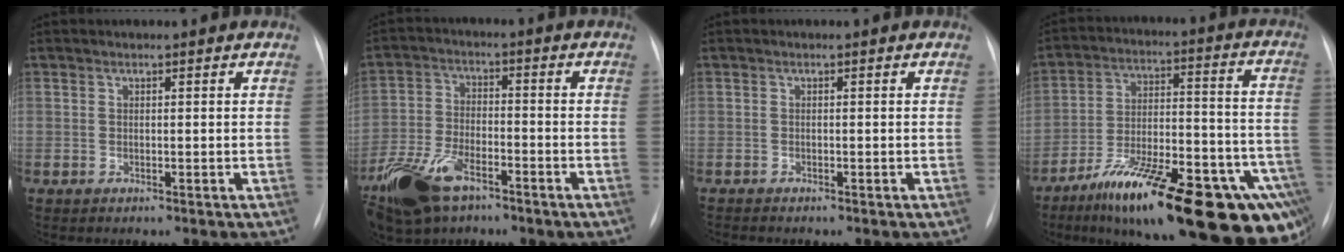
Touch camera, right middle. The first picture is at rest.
{"total": 14.3, "force": [-8.5, 7.4, 8.8], "torque": [-0.205, -0.007, -0.152]}
{"total": 0.8, "force": [-0.8, 0.1, 0.2], "torque": [-0.004, -0.001, -0.014]}
{"total": 30.6, "force": [-20.2, 7.4, 21.7], "torque": [-0.223, 0.013, -0.297]}